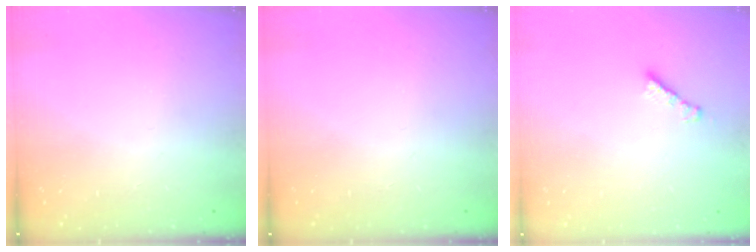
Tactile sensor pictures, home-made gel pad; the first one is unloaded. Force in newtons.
{"total": 0.0}
{"total": 2.7, "press": 2.7, "slide": 0.3}